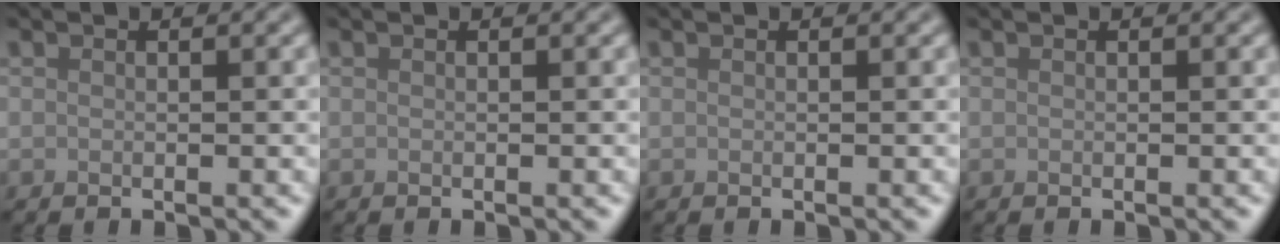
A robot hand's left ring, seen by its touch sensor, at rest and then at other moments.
{"total": 0.0}
{"total": 0.0}
{"total": 0.0}